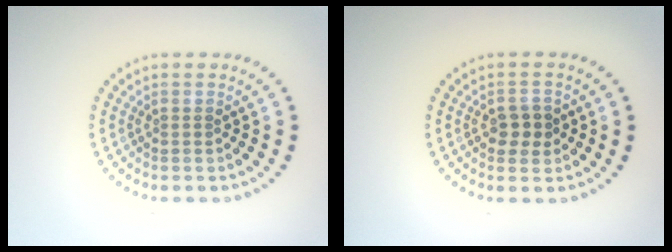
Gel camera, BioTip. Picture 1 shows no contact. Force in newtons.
{"total": 2.2, "press": 2.2, "slide": 0.2}